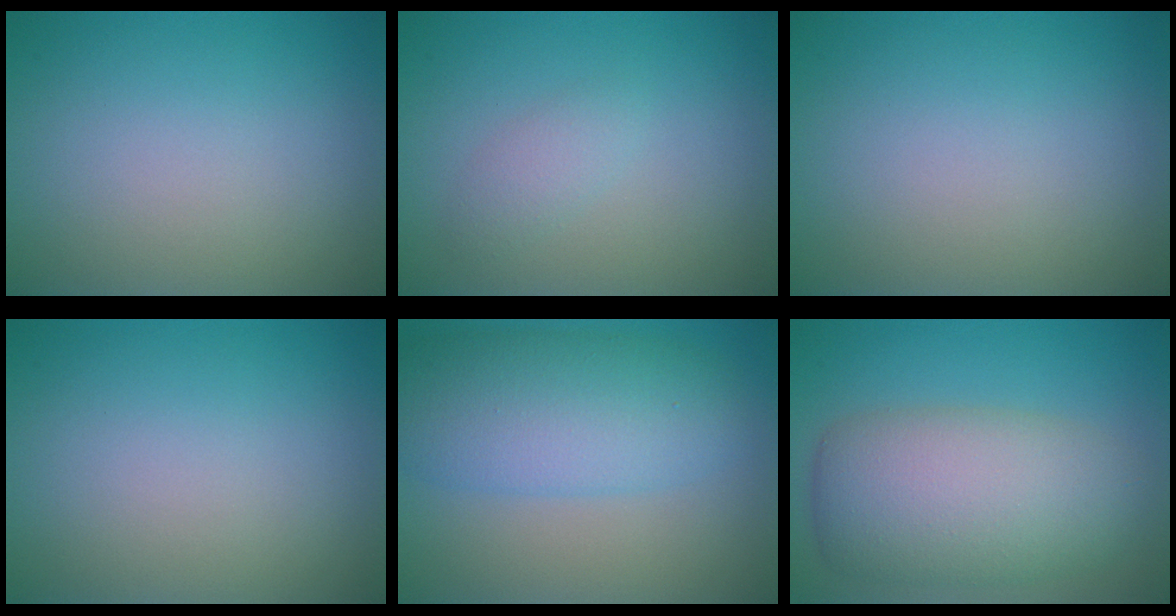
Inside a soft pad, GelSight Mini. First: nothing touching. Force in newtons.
{"total": 1.4, "press": 1.4, "slide": 0.1}
{"total": 0.0}
{"total": 0.0}
{"total": 6.9, "press": 6.9, "slide": 0.2}
{"total": 8.1, "press": 8.1, "slide": 0.8}